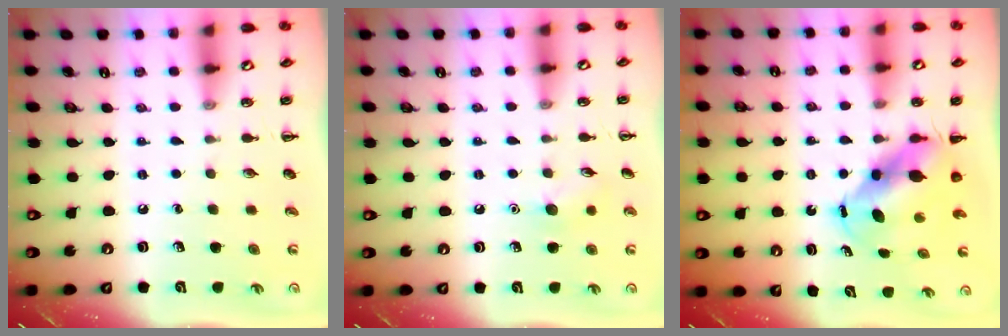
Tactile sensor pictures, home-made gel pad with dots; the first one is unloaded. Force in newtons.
{"total": 6.5, "press": 6.3, "slide": 1.7}
{"total": 7.0, "press": 6.6, "slide": 2.3}